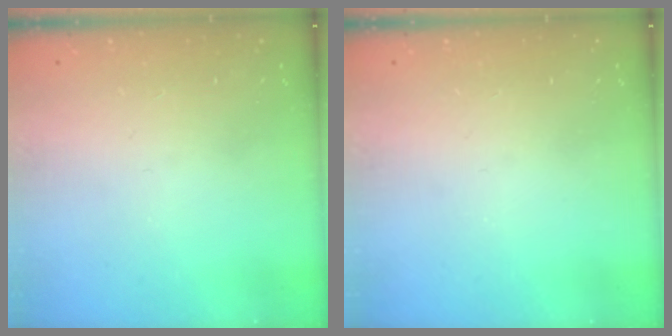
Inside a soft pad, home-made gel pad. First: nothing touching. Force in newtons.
{"total": 0.0}